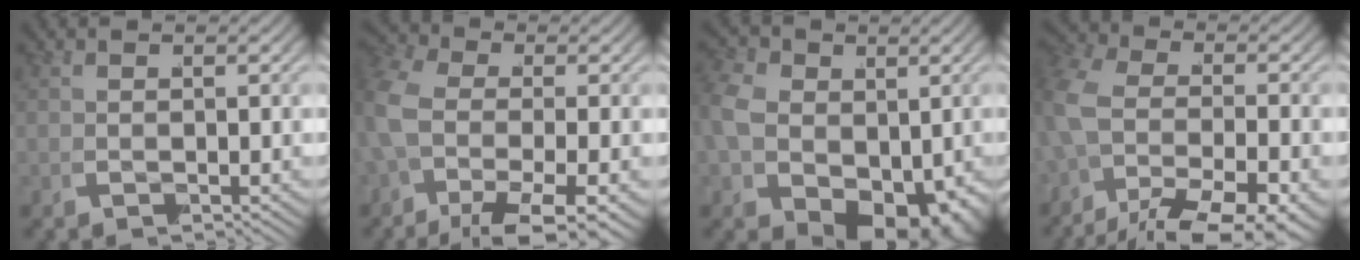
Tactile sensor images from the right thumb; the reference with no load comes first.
{"total": 6.1, "force": [-2.4, 3.3, 4.6], "torque": [-0.109, -0.023, -0.028]}
{"total": 9.3, "force": [-1.4, 6.6, 6.3], "torque": [-0.127, -0.060, 0.004]}
{"total": 8.4, "force": [-3.4, 4.6, 6.2], "torque": [-0.118, -0.028, -0.038]}